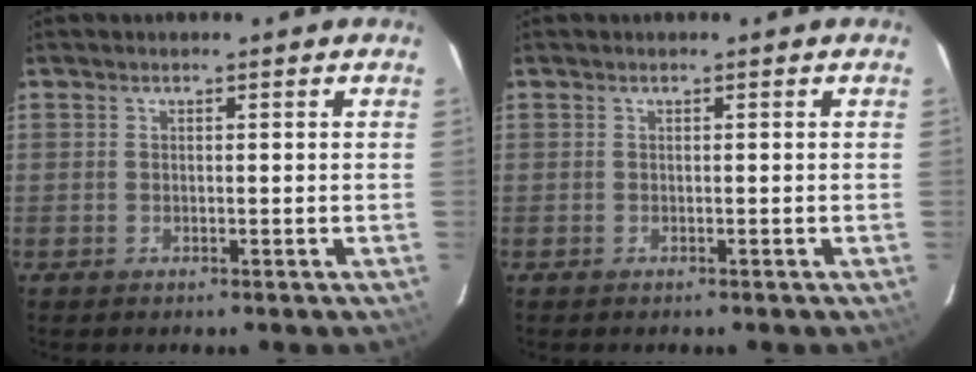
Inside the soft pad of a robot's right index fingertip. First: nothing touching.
{"total": 0.0}